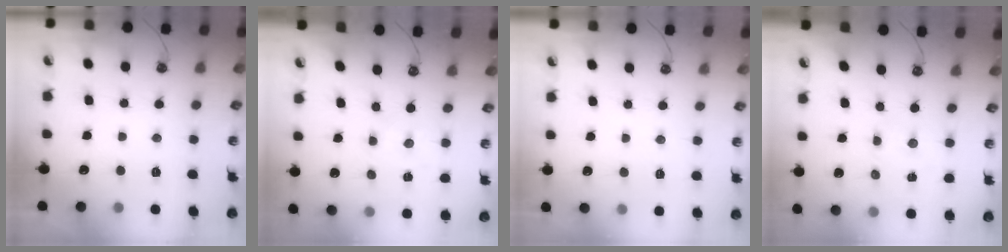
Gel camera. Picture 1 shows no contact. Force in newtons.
{"total": 0.0}
{"total": 3.3, "press": 3.3, "slide": 0.4}
{"total": 1.4, "press": 1.4, "slide": 0.2}